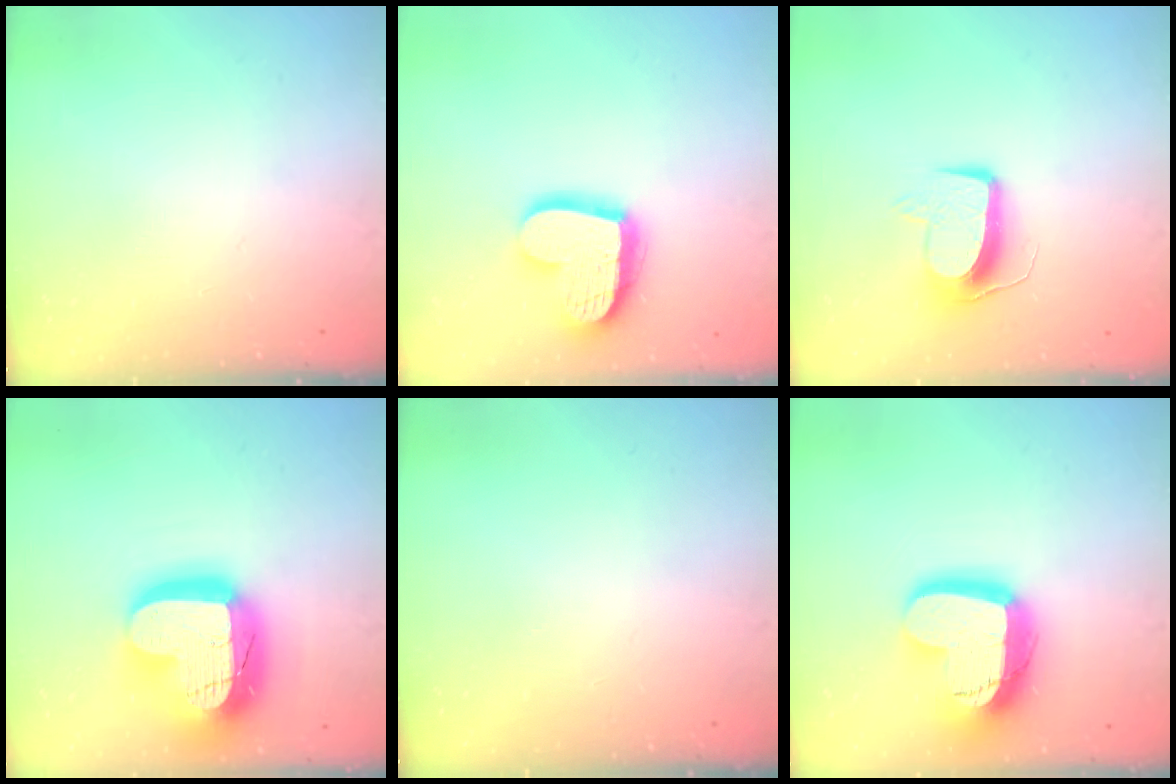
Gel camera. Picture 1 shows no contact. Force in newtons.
{"total": 16.9, "press": 16.9, "slide": 1.6}
{"total": 10.4, "press": 10.3, "slide": 0.8}
{"total": 26.0, "press": 25.9, "slide": 2.1}
{"total": 0.0}
{"total": 19.1, "press": 19.1, "slide": 1.4}